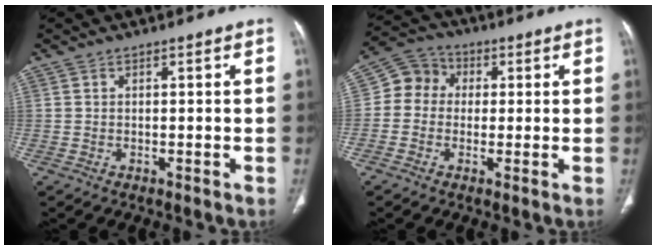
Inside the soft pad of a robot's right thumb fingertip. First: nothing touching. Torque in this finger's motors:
{"motor_torque": [-0.15, 0.03, -0.01, 0.02, -0.01]}